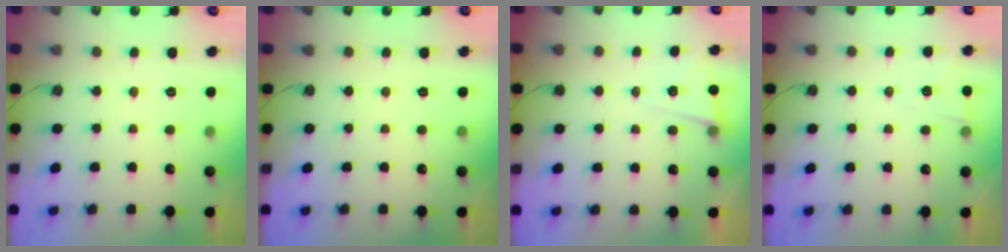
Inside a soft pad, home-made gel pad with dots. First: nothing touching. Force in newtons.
{"total": 0.0}
{"total": 5.2, "press": 3.8, "slide": 3.6}
{"total": 4.8, "press": 3.3, "slide": 3.4}